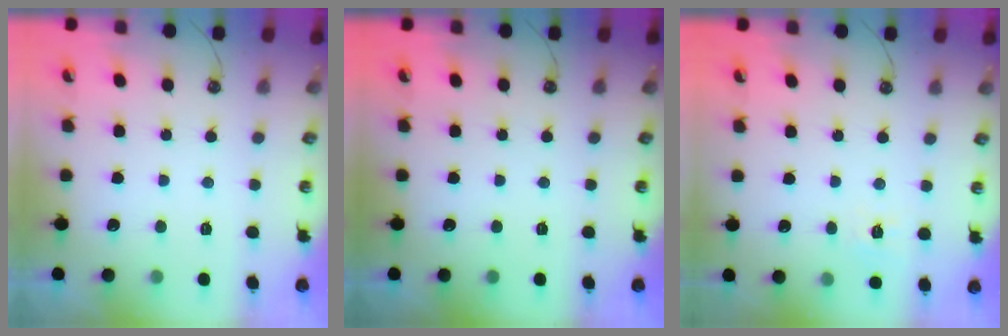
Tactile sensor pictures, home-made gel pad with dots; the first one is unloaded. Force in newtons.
{"total": 0.0}
{"total": 6.7, "press": 6.7, "slide": 0.7}